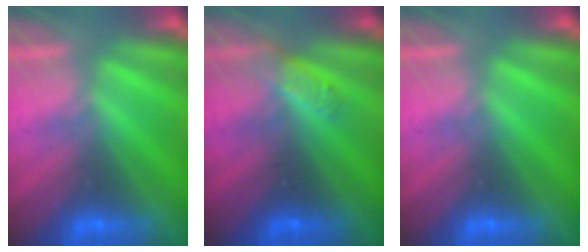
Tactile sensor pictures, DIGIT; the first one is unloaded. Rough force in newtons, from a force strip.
{"total": 2.9}
{"total": 0.0}